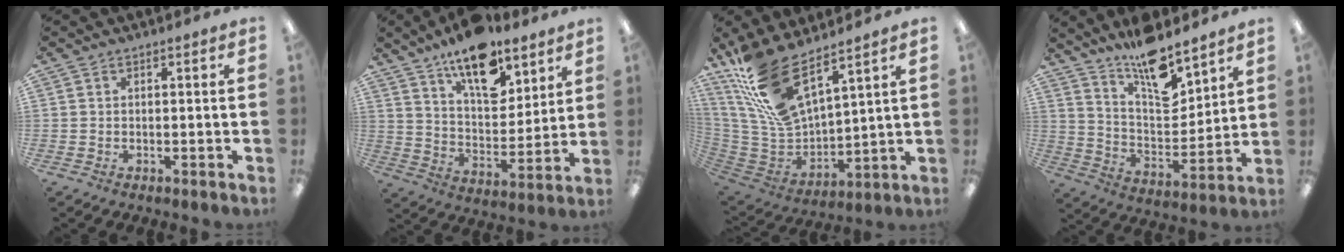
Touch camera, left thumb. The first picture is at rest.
{"total": 16.1, "force": [11.6, 7.0, 8.6], "torque": [-0.134, -0.067, 0.203]}
{"total": 18.8, "force": [13.5, 7.0, 11.1], "torque": [-0.262, -0.079, 0.248]}
{"total": 14.0, "force": [11.4, 4.6, 6.7], "torque": [-0.111, -0.082, 0.201]}